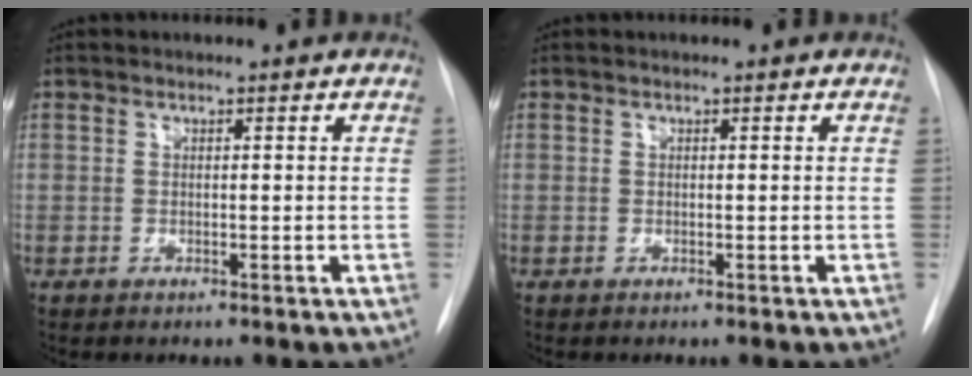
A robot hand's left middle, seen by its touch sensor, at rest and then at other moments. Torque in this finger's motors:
{"motor_torque": [0.00, 0.00, 0.00, 0.00]}